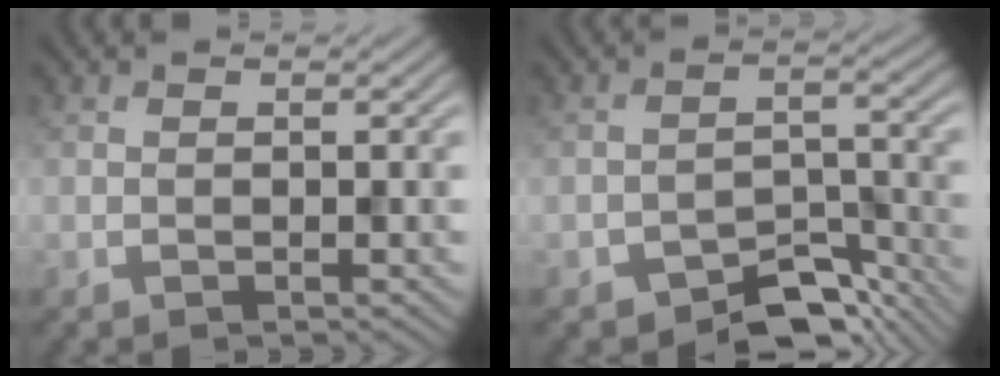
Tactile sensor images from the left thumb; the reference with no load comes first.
{"total": 6.7, "force": [-5.1, 3.1, 2.9], "torque": [-0.032, -0.006, -0.087]}